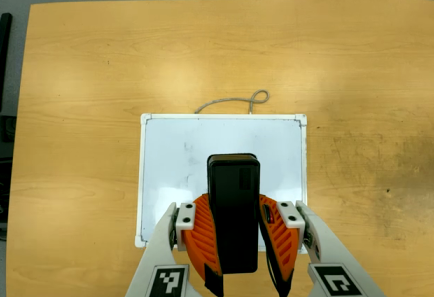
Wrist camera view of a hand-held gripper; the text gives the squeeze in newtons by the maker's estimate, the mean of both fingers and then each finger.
{"total": 7.6, "left": 6.9, "right": 8.2}